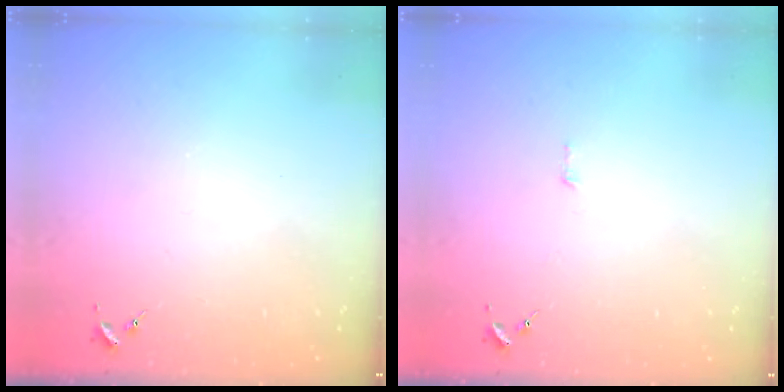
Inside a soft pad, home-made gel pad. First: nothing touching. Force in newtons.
{"total": 3.0, "press": 3.0, "slide": 0.2}